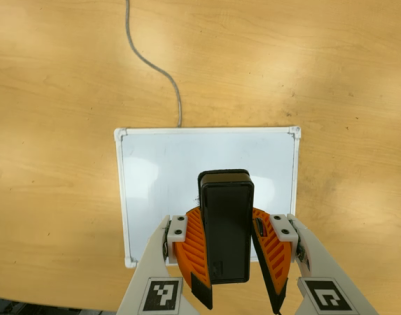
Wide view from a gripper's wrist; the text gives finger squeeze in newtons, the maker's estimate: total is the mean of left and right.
{"total": 9.6, "left": 9.8, "right": 9.5}